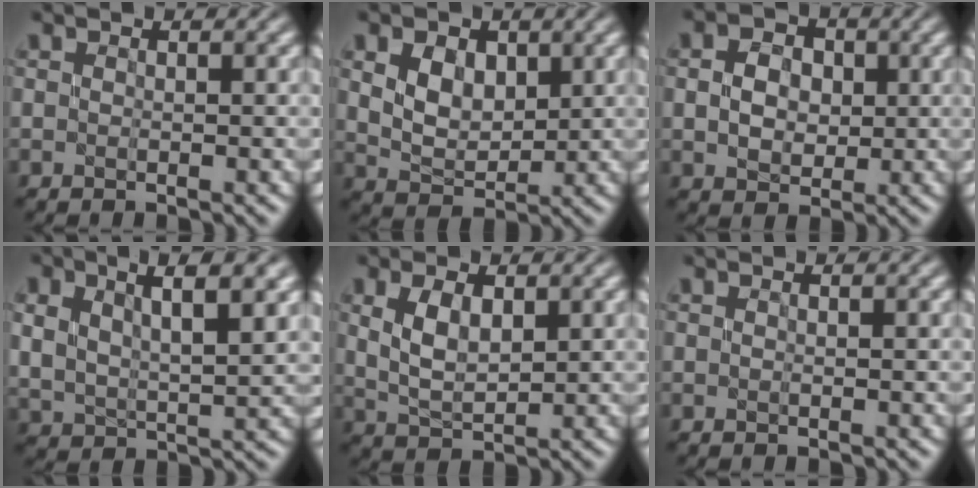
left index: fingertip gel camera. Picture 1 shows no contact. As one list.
[{"total": 3.9, "force": [1.2, 2.7, 2.5], "torque": [-0.055, -0.004, 0.024]}, {"total": 3.7, "force": [0.2, 2.9, 2.3], "torque": [-0.047, 0.002, 0.001]}, {"total": 7.3, "force": [3.4, 3.1, 5.7], "torque": [-0.101, 0.003, 0.059]}, {"total": 3.8, "force": [1.1, 2.1, 3.0], "torque": [-0.072, 0.001, 0.028]}, {"total": 0.0}]